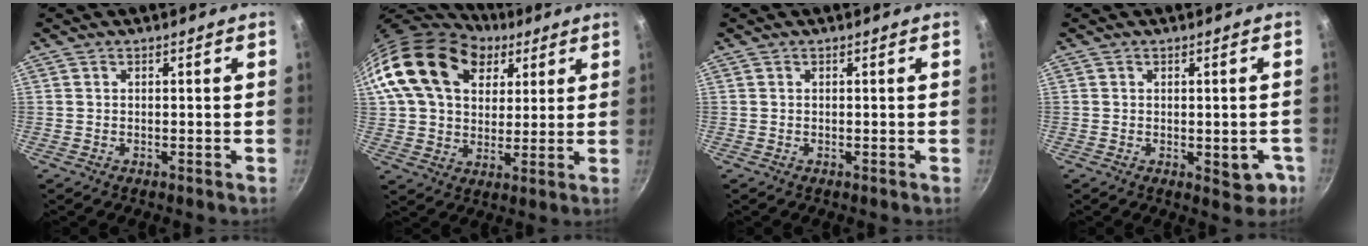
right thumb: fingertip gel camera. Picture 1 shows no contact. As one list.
[{"total": 21.0, "force": [8.9, 14.8, 11.9], "torque": [-0.190, -0.005, 0.155]}, {"total": 0.0}, {"total": 4.9, "force": [-1.3, 2.8, 3.8], "torque": [-0.023, 0.005, -0.013]}]